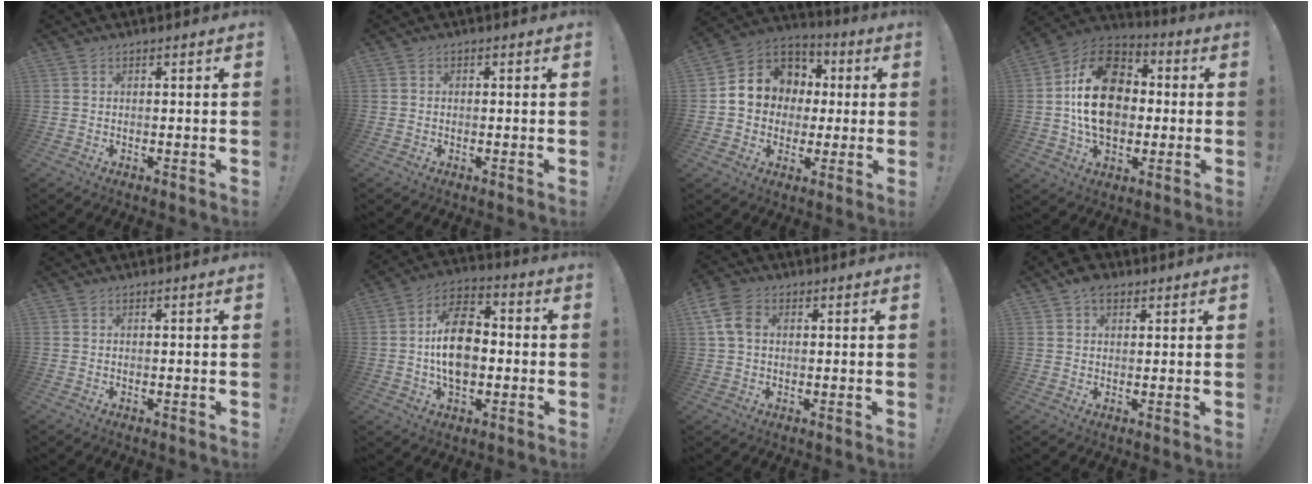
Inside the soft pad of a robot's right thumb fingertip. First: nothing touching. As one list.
[{"total": 0.7, "force": [-0.4, 0.5, 0.3], "torque": [-0.005, 0.003, -0.008]}, {"total": 11.8, "force": [1.6, 10.8, 4.6], "torque": [-0.055, -0.004, 0.045]}, {"total": 22.0, "force": [1.1, 15.6, 15.4], "torque": [-0.254, 0.018, 0.024]}, {"total": 0.0}, {"total": 15.5, "force": [-1.5, 10.2, 11.6], "torque": [-0.199, 0.016, -0.027]}, {"total": 7.4, "force": [1.9, 5.2, 5.0], "torque": [-0.102, 0.007, 0.040]}, {"total": 5.1, "force": [2.9, 3.3, 2.5], "torque": [-0.034, -0.011, 0.052]}]